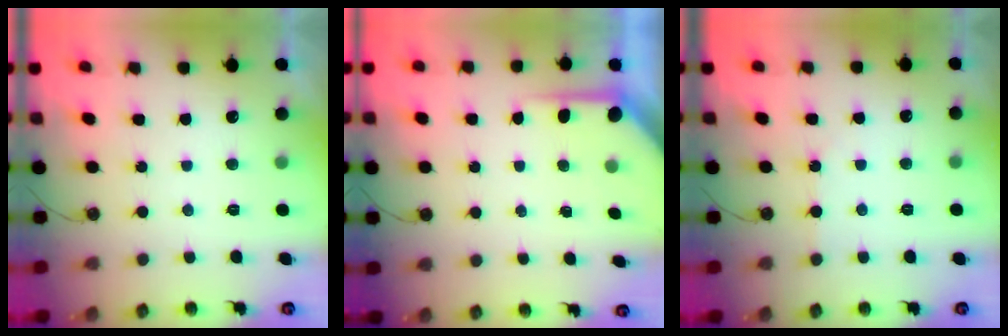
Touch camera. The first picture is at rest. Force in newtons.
{"total": 5.0, "press": 4.9, "slide": 0.4}
{"total": 1.7, "press": 1.6, "slide": 0.3}